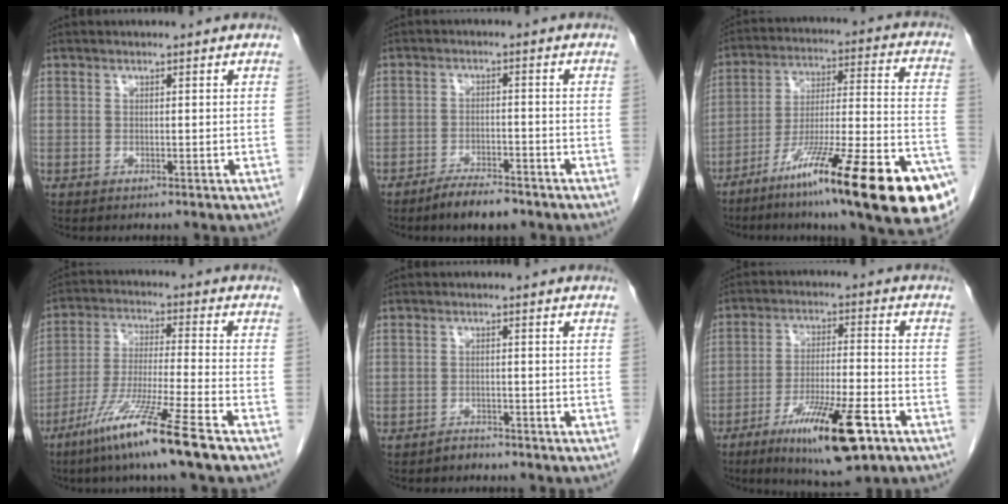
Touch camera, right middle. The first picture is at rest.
{"total": 5.3, "force": [-4.3, 1.4, 2.9], "torque": [-0.049, -0.002, -0.071]}
{"total": 25.9, "force": [-15.2, 2.2, 20.8], "torque": [-0.243, -0.015, -0.247]}
{"total": 12.9, "force": [-8.3, -1.4, 9.7], "torque": [-0.192, -0.046, -0.157]}
{"total": 1.4, "force": [-1.3, 0.6, 0.0], "torque": [-0.003, 0.001, -0.023]}
{"total": 13.7, "force": [-7.6, 1.9, 11.3], "torque": [-0.196, -0.021, -0.121]}